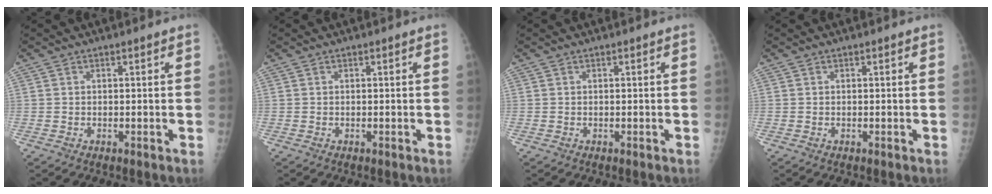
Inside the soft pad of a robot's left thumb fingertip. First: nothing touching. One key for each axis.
{"total": 0.0}
{"total": 0.0}
{"total": 0.0}